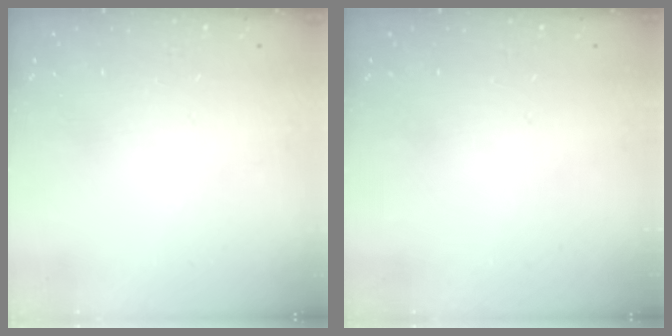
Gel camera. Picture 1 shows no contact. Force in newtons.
{"total": 0.0}